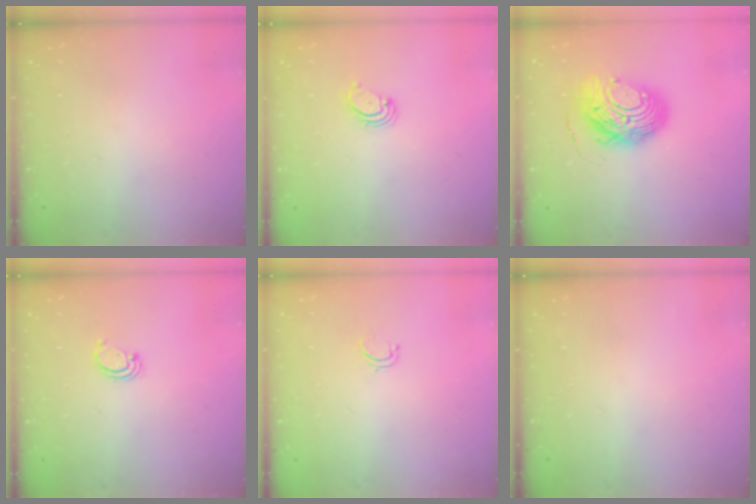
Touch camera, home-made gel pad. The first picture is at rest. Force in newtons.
{"total": 2.7, "press": 2.7, "slide": 0.3}
{"total": 12.2, "press": 12.1, "slide": 1.2}
{"total": 2.2, "press": 2.2, "slide": 0.1}
{"total": 2.6, "press": 2.5, "slide": 0.4}
{"total": 0.0}